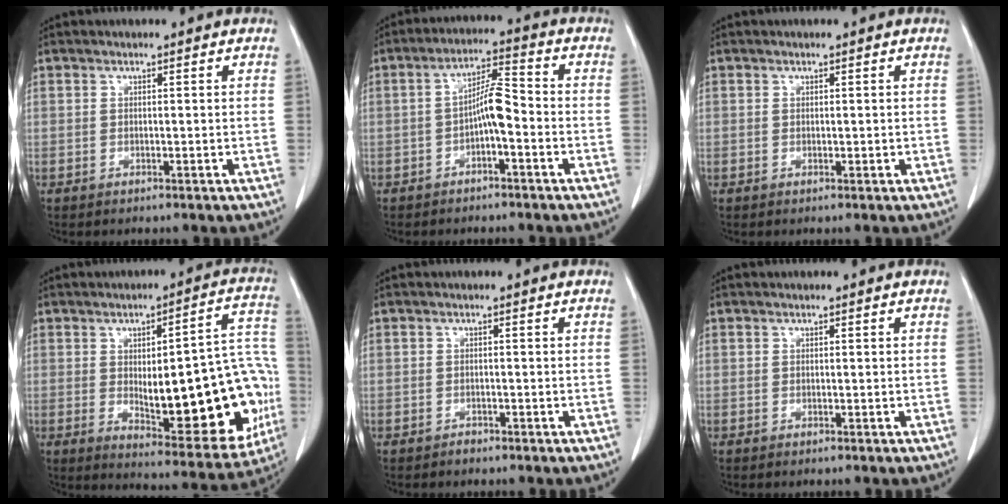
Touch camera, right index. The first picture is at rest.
{"total": 5.6, "force": [-1.5, 1.1, 5.3], "torque": [-0.096, 0.018, -0.027]}
{"total": 0.6, "force": [0.1, 0.4, 0.4], "torque": [-0.004, 0.000, 0.002]}
{"total": 23.5, "force": [-3.1, 6.8, 22.3], "torque": [-0.226, 0.023, -0.016]}
{"total": 0.7, "force": [-0.7, 0.3, 0.1], "torque": [-0.006, 0.000, -0.009]}
{"total": 0.0}